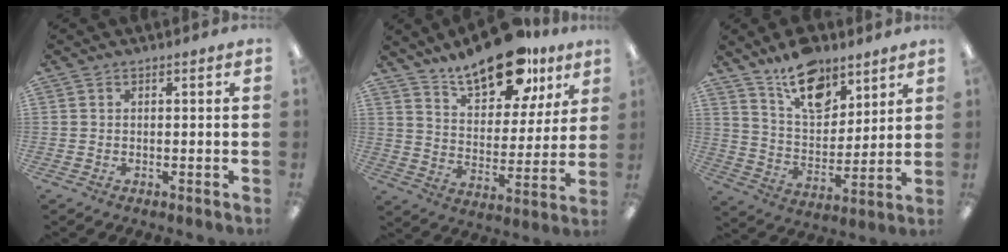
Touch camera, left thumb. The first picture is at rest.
{"total": 18.5, "force": [13.9, 7.8, 9.5], "torque": [-0.150, -0.081, 0.238]}
{"total": 14.9, "force": [10.5, 7.7, 7.2], "torque": [-0.107, -0.061, 0.189]}